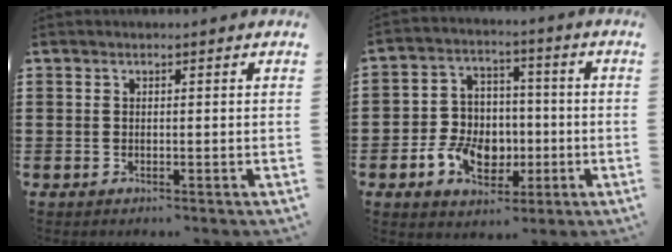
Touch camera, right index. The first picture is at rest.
{"total": 9.1, "force": [-2.5, 7.1, 5.0], "torque": [-0.106, 0.022, -0.043]}